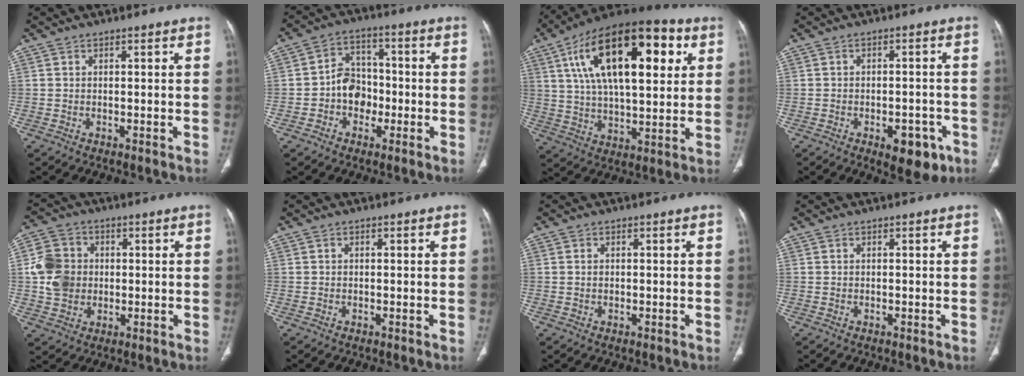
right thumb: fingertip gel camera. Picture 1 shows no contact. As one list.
[{"total": 7.8, "force": [-1.9, 6.5, 3.9], "torque": [-0.028, 0.031, -0.042]}, {"total": 26.3, "force": [8.8, 11.9, 21.8], "torque": [-0.346, 0.007, 0.136]}, {"total": 7.5, "force": [-3.6, 4.0, 5.2], "torque": [-0.043, 0.015, -0.038]}, {"total": 9.7, "force": [0.2, 8.4, 4.8], "torque": [-0.075, 0.010, 0.002]}, {"total": 0.0}, {"total": 0.7, "force": [0.1, 0.5, 0.5], "torque": [-0.010, 0.003, 0.002]}, {"total": 0.0}]